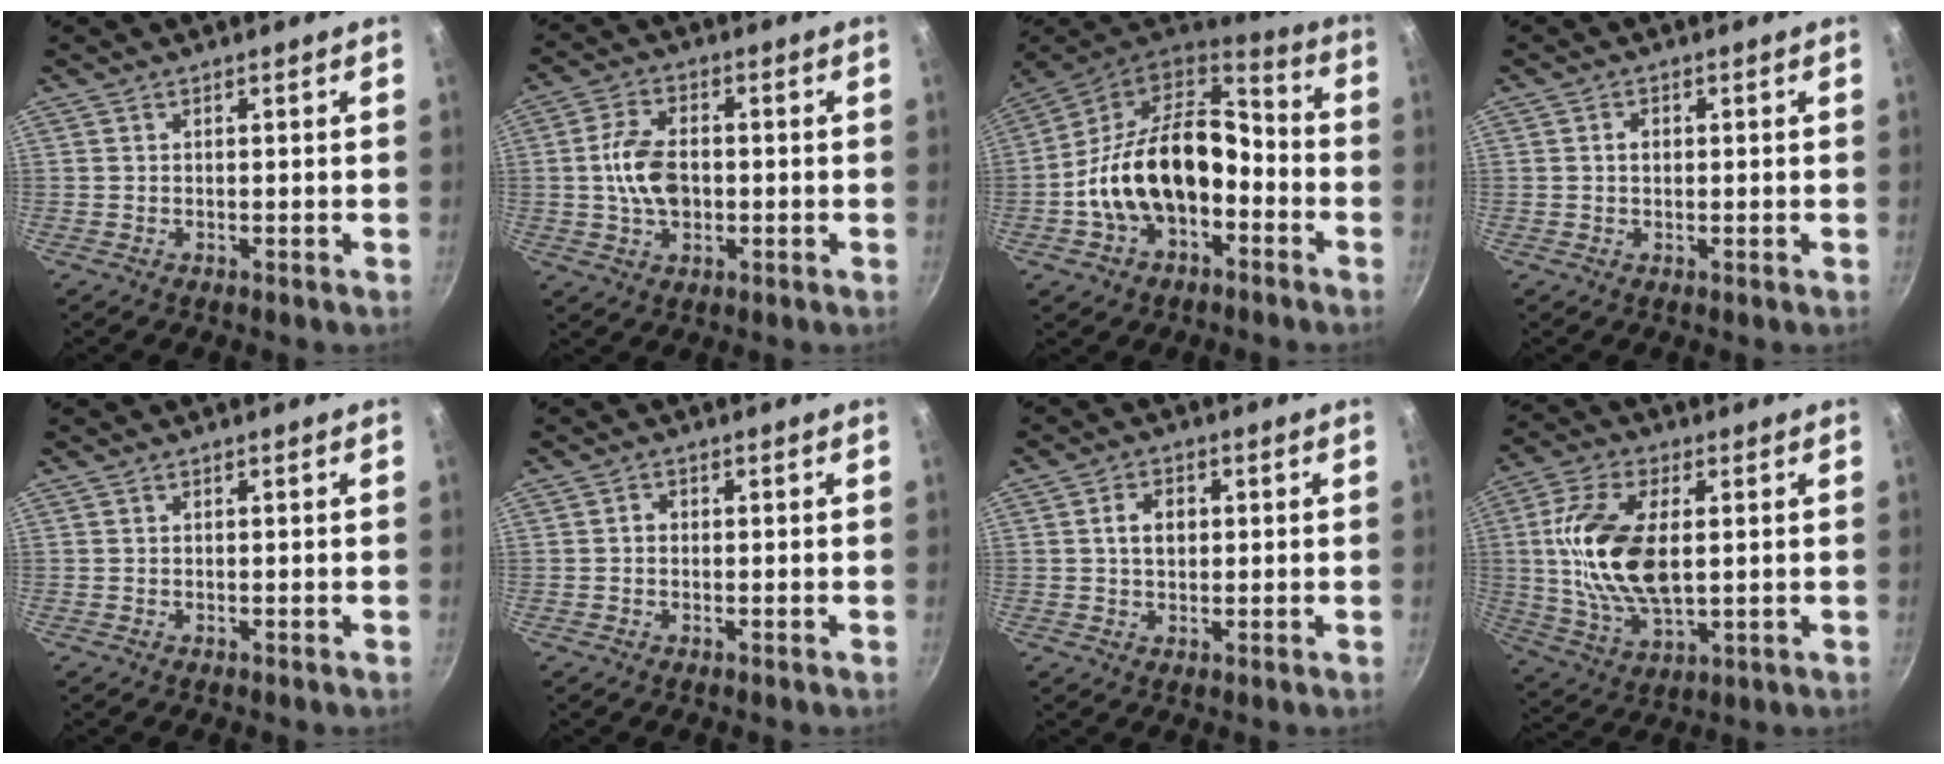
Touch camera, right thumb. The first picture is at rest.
{"total": 8.9, "force": [-0.4, 5.7, 6.8], "torque": [-0.119, 0.014, -0.012]}
{"total": 21.0, "force": [-4.6, 13.5, 15.4], "torque": [-0.258, 0.061, -0.086]}
{"total": 1.5, "force": [0.1, 1.2, 0.9], "torque": [-0.012, 0.004, 0.001]}
{"total": 0.0}
{"total": 1.2, "force": [-0.2, 1.0, 0.6], "torque": [-0.009, 0.005, -0.005]}
{"total": 4.4, "force": [0.6, 3.2, 3.0], "torque": [-0.034, 0.007, 0.007]}
{"total": 17.2, "force": [1.8, 9.0, 14.5], "torque": [-0.273, 0.001, 0.033]}